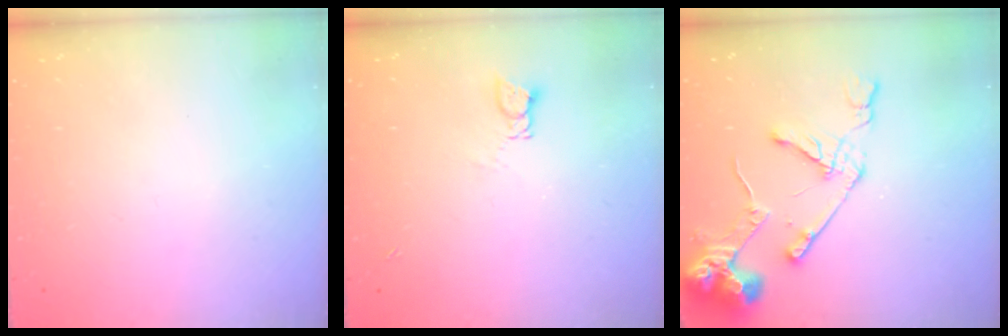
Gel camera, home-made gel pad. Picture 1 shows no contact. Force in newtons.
{"total": 1.8, "press": 1.7, "slide": 0.3}
{"total": 14.9, "press": 14.8, "slide": 1.7}